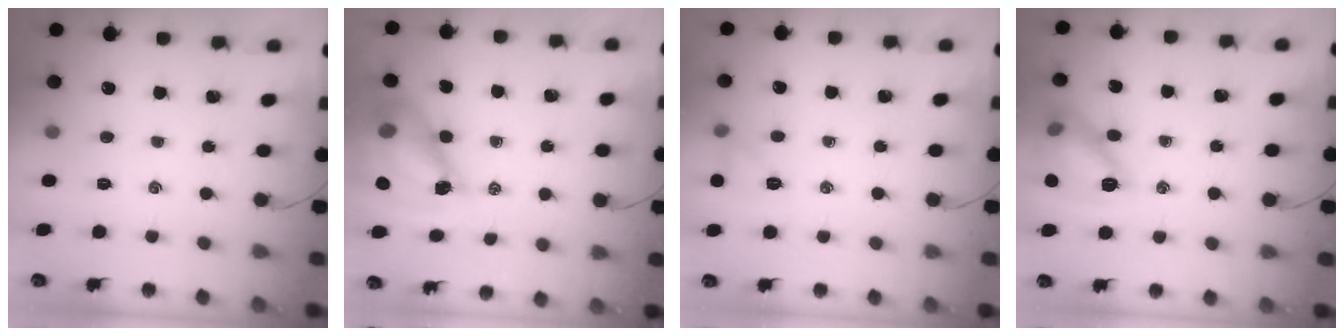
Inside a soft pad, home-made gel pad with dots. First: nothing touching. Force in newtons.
{"total": 13.5, "press": 12.9, "slide": 3.7}
{"total": 6.6, "press": 6.4, "slide": 1.5}
{"total": 13.0, "press": 13.0, "slide": 0.4}